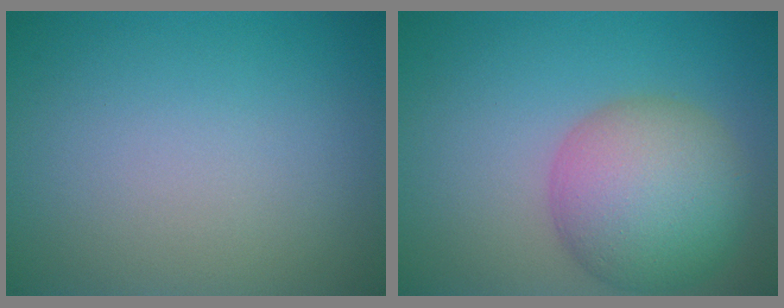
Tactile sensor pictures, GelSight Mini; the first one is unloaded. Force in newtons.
{"total": 7.9, "press": 7.9, "slide": 0.2}